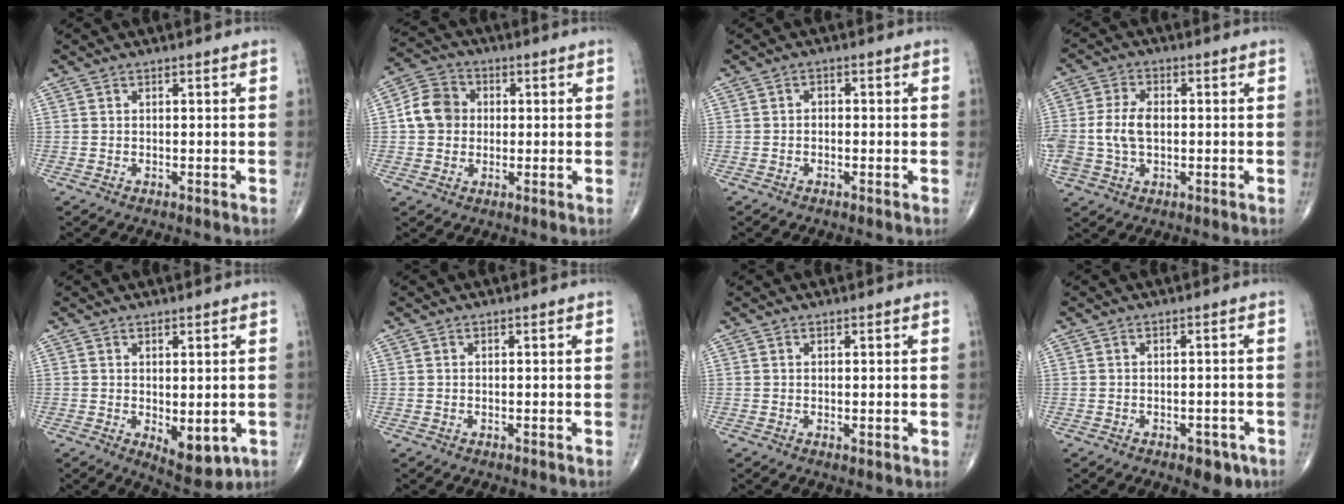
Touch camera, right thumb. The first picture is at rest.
{"total": 7.8, "force": [0.4, 6.9, 3.8], "torque": [-0.054, 0.016, -0.003]}
{"total": 1.0, "force": [-0.4, 0.8, 0.5], "torque": [0.001, 0.006, -0.012]}
{"total": 8.5, "force": [-0.4, 5.5, 6.5], "torque": [-0.144, 0.013, -0.006]}
{"total": 6.5, "force": [-1.3, 3.0, 5.7], "torque": [-0.060, -0.014, -0.005]}
{"total": 0.0}
{"total": 0.7, "force": [0.1, 0.2, 0.7], "torque": [-0.010, -0.005, 0.002]}
{"total": 4.1, "force": [-2.3, 2.1, 2.6], "torque": [-0.016, 0.009, -0.026]}